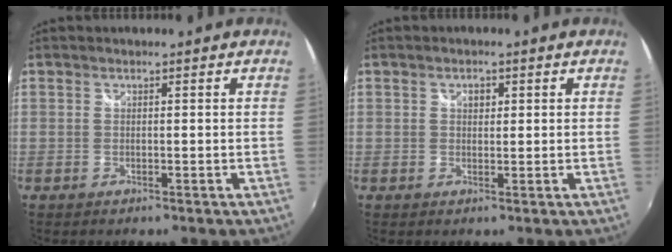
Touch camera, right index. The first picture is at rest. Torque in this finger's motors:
{"motor_torque": [0.00, 0.01, 0.01, 0.02]}